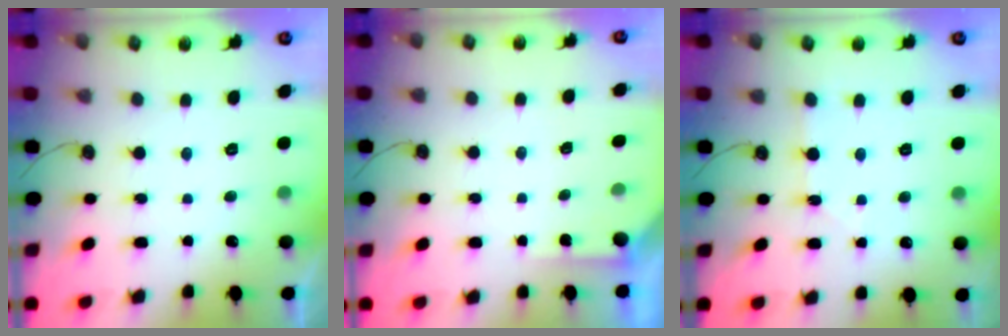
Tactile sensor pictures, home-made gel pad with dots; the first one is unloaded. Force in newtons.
{"total": 2.5, "press": 2.5, "slide": 0.3}
{"total": 0.9, "press": 0.9, "slide": 0.1}